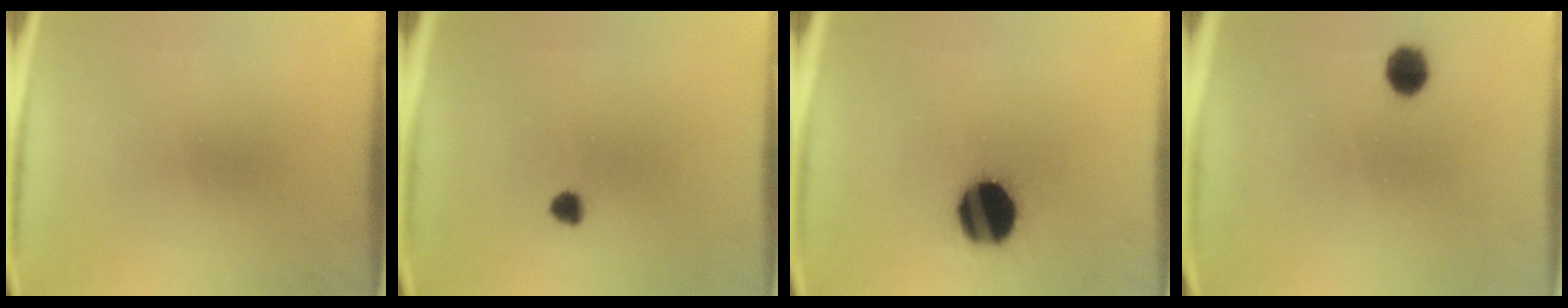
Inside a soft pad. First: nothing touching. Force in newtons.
{"total": 1.9}
{"total": 16.2}
{"total": 4.3}